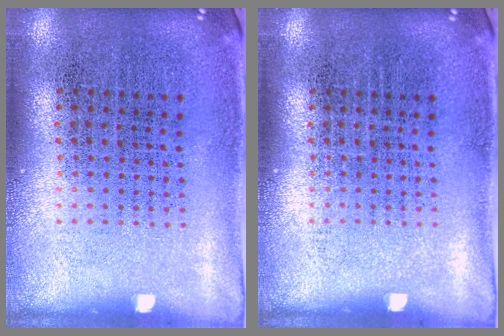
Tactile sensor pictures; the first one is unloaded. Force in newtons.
{"total": 0.0}